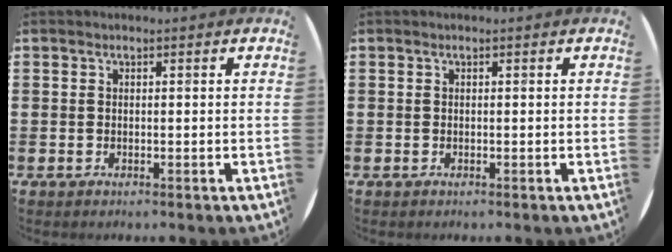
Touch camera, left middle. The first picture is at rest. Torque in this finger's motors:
{"motor_torque": [0.57, -0.58, 0.02, 0.01]}